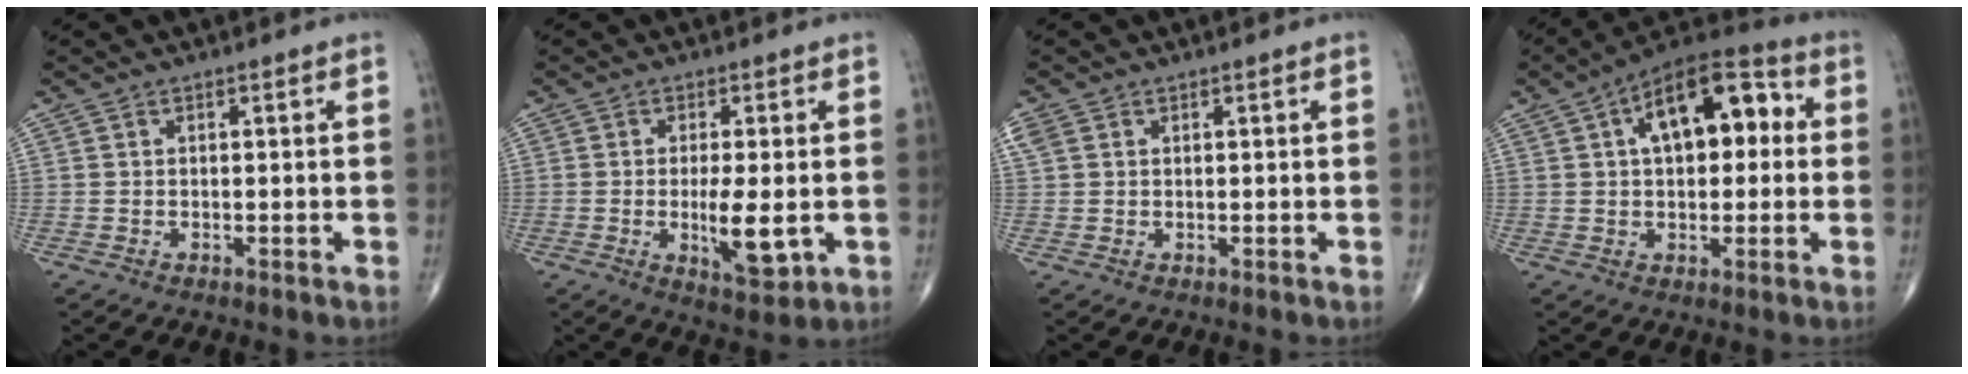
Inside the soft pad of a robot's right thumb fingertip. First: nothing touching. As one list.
[{"total": 7.7, "force": [-1.1, 2.5, 7.2], "torque": [-0.117, -0.017, -0.012]}, {"total": 2.5, "force": [1.0, 1.9, 1.2], "torque": [-0.036, 0.015, 0.026]}, {"total": 15.7, "force": [3.5, 8.2, 12.9], "torque": [-0.169, 0.033, 0.044]}]